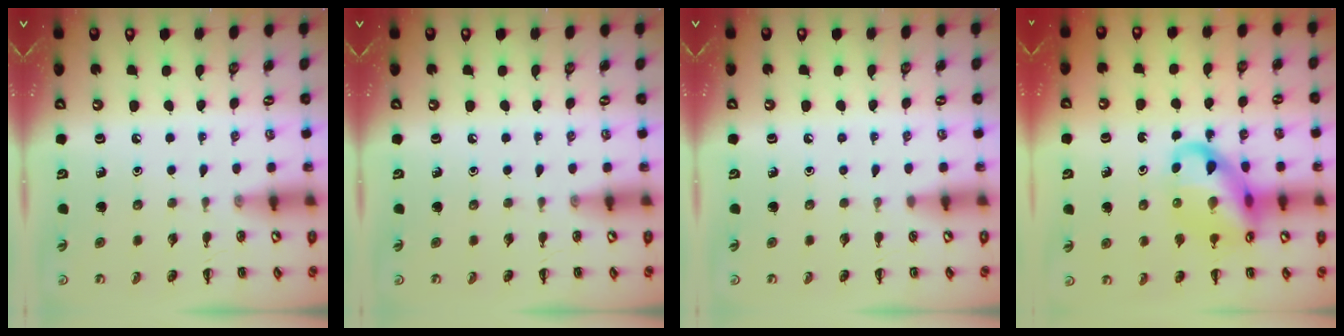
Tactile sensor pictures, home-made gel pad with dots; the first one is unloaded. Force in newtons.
{"total": 0.0}
{"total": 0.0}
{"total": 16.7, "press": 16.3, "slide": 3.4}